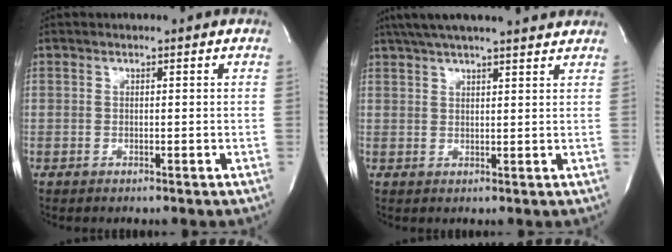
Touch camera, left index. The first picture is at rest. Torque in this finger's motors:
{"motor_torque": [0.50, -0.48, 0.11, 0.08]}